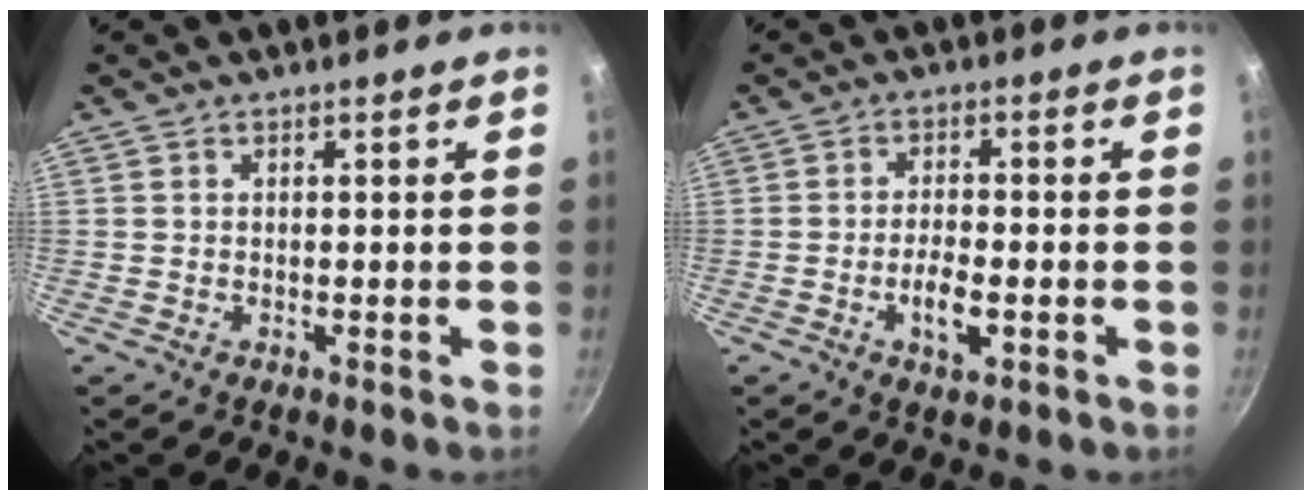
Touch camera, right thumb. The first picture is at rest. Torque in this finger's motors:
{"motor_torque": [-0.34, 0.26, 0.03, -0.01, 0.12]}